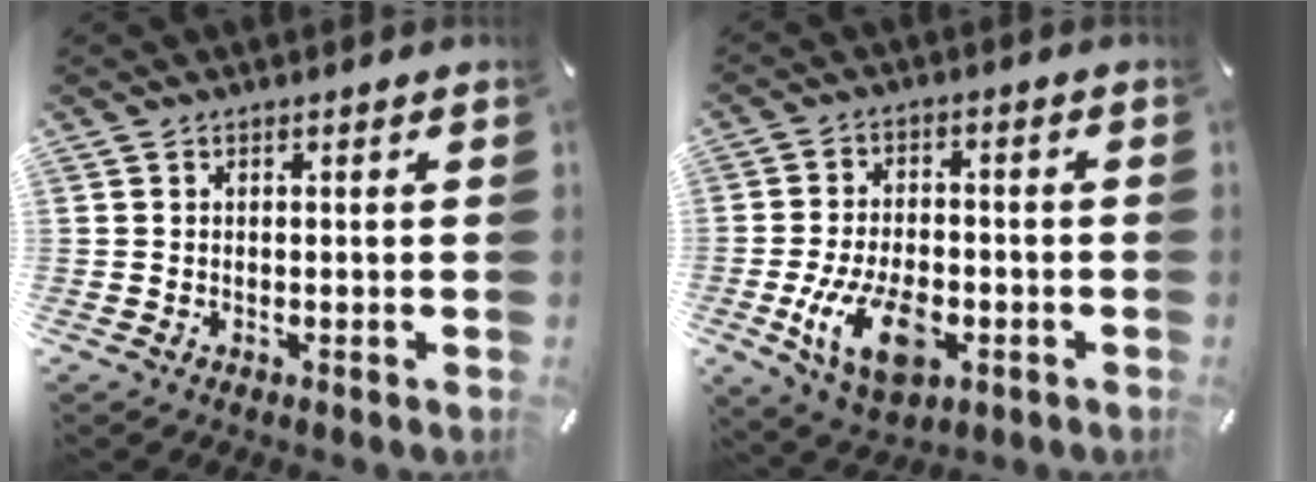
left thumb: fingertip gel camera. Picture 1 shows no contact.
{"total": 13.5, "force": [-4.3, 7.9, 10.0], "torque": [-0.193, 0.000, -0.076]}